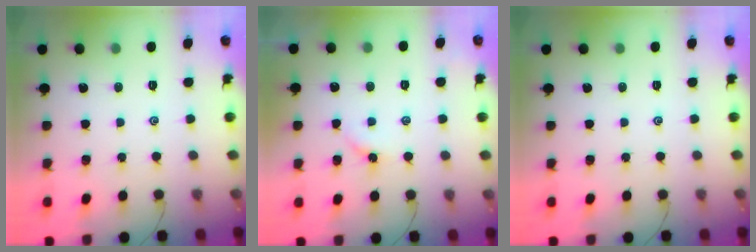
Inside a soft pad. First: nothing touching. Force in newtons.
{"total": 2.7, "press": 2.7, "slide": 0.5}
{"total": 0.0}